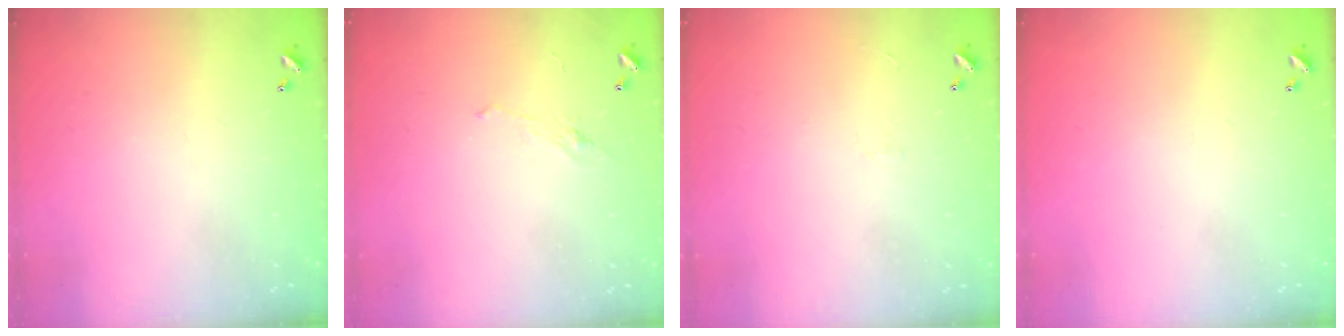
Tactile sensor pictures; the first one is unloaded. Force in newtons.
{"total": 2.2, "press": 2.1, "slide": 0.8}
{"total": 0.7, "press": 0.3, "slide": 0.7}
{"total": 0.0}